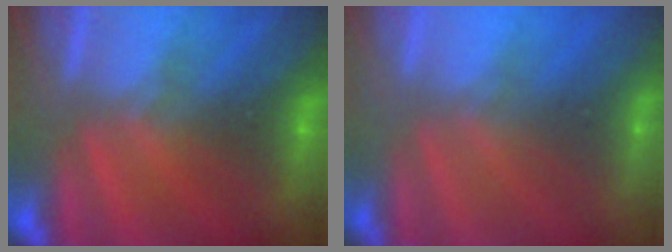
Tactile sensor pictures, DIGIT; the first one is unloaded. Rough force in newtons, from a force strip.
{"total": 2.8}